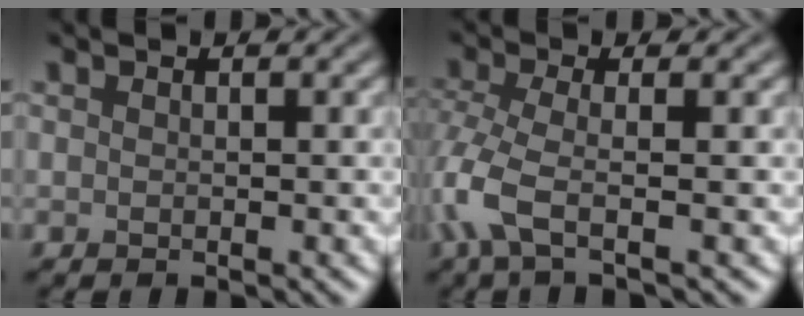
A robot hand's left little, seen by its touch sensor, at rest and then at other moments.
{"total": 4.5, "force": [-1.8, 1.2, 3.9], "torque": [-0.099, -0.008, -0.047]}